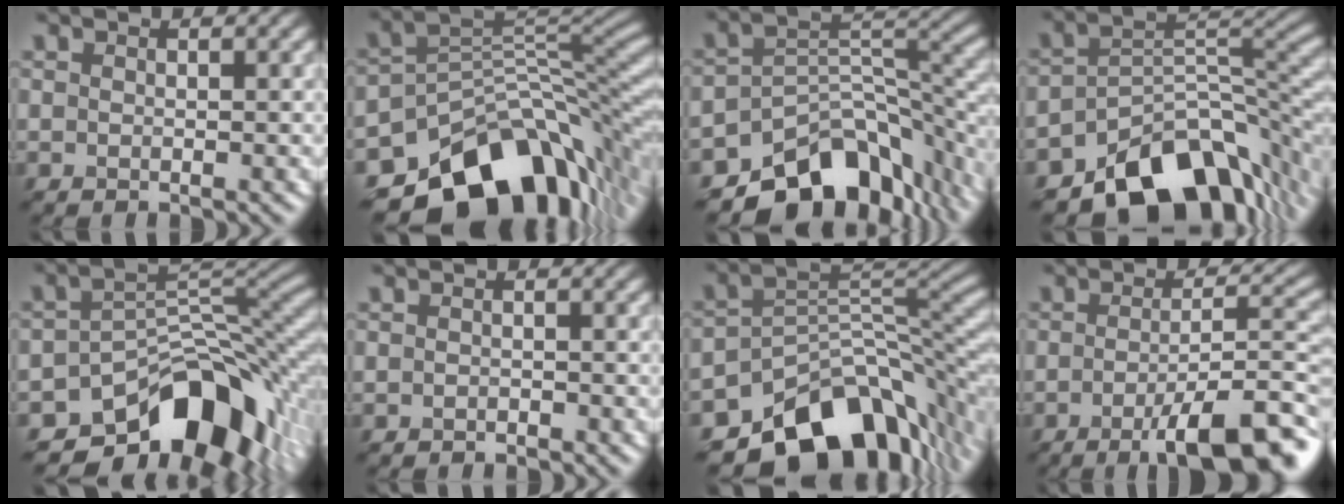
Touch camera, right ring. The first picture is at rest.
{"total": 14.2, "force": [-8.0, 8.4, 8.3], "torque": [-0.139, -0.001, -0.128]}
{"total": 10.7, "force": [-7.2, 5.9, 5.2], "torque": [-0.065, -0.008, -0.123]}
{"total": 12.1, "force": [-7.9, 6.2, 6.7], "torque": [-0.089, 0.002, -0.145]}
{"total": 11.3, "force": [-7.0, 5.9, 6.7], "torque": [-0.079, -0.003, -0.125]}
{"total": 0.5, "force": [-0.5, 0.2, 0.1], "torque": [0.000, 0.001, -0.008]}
{"total": 13.0, "force": [-8.1, 7.2, 7.2], "torque": [-0.111, -0.003, -0.141]}
{"total": 9.0, "force": [-4.5, 1.8, 7.5], "torque": [-0.104, 0.005, -0.070]}